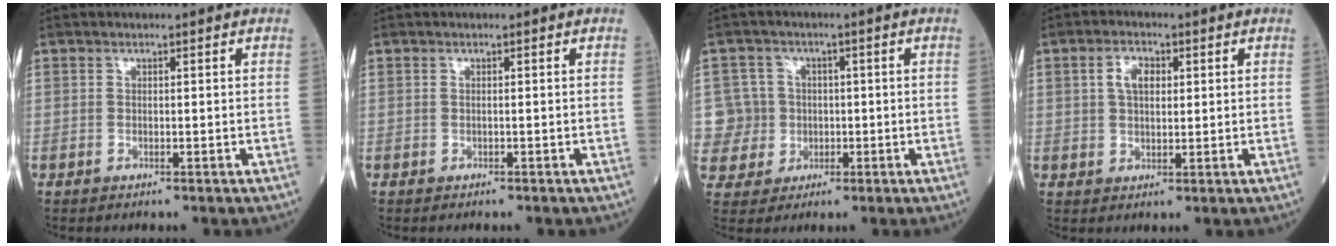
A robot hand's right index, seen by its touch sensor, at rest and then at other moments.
{"total": 0.0}
{"total": 6.9, "force": [-0.1, 6.9, 0.0], "torque": [-0.001, 0.017, 0.005]}
{"total": 4.0, "force": [1.2, 2.3, 3.1], "torque": [-0.060, 0.010, 0.023]}